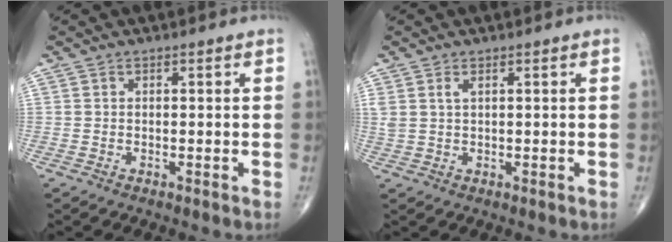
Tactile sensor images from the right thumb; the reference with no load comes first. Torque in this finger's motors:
{"motor_torque": [-0.14, 0.13, 0.32, 0.17, 0.01]}